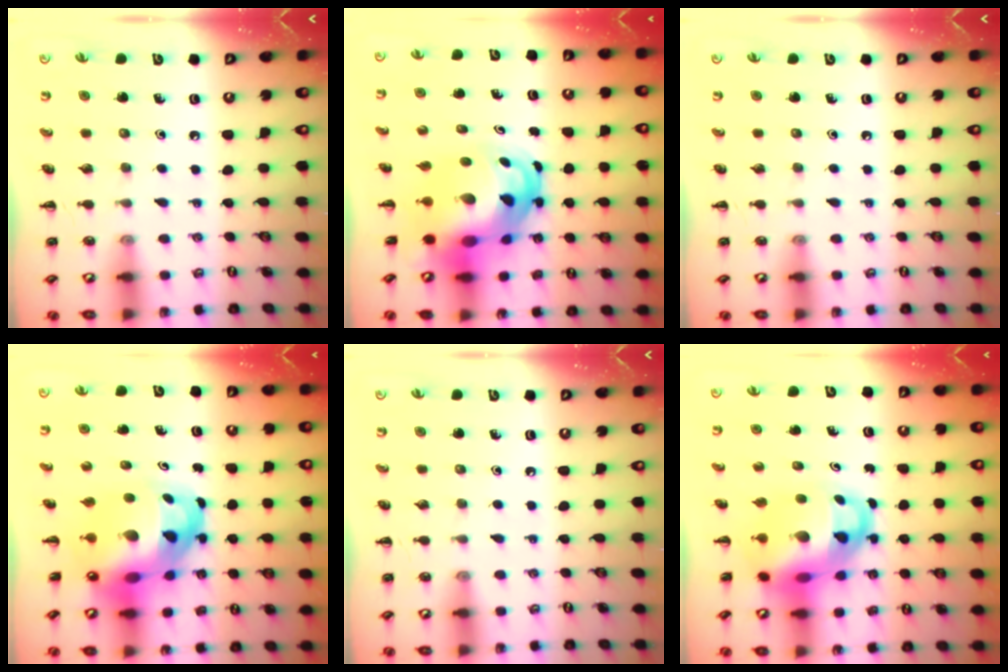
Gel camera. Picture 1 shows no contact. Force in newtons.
{"total": 9.7, "press": 9.3, "slide": 2.7}
{"total": 0.0}
{"total": 9.5, "press": 9.1, "slide": 2.7}
{"total": 0.0}
{"total": 10.3, "press": 9.9, "slide": 2.7}